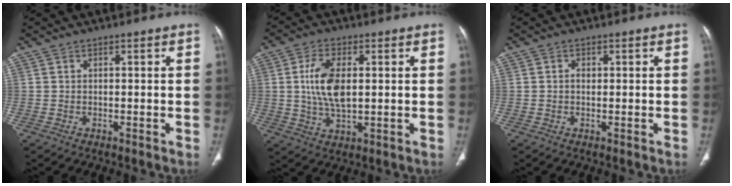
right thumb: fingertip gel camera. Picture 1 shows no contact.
{"total": 9.2, "force": [1.2, 4.7, 7.8], "torque": [-0.155, -0.005, 0.026]}
{"total": 0.8, "force": [0.1, 0.6, 0.5], "torque": [-0.010, 0.003, 0.003]}